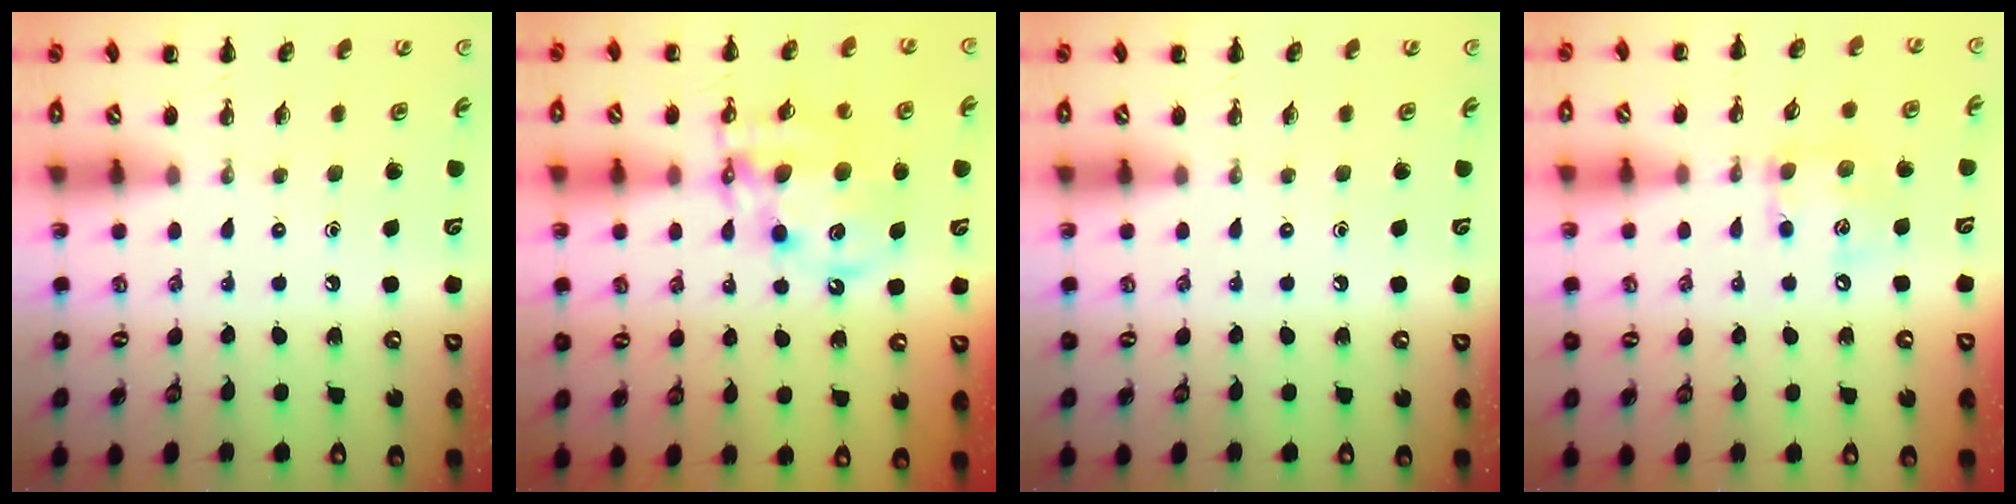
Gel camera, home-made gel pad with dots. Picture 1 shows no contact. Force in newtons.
{"total": 12.6, "press": 12.1, "slide": 3.6}
{"total": 0.0}
{"total": 9.6, "press": 9.5, "slide": 1.2}